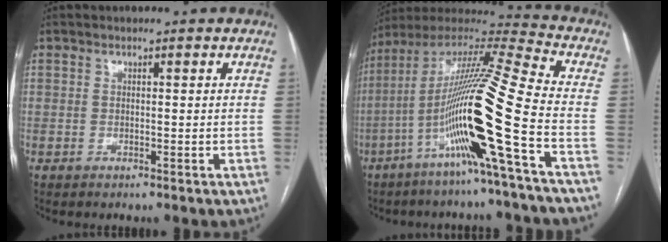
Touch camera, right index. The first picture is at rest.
{"total": 19.4, "force": [-6.9, -1.6, 18.1], "torque": [-0.352, -0.011, -0.141]}